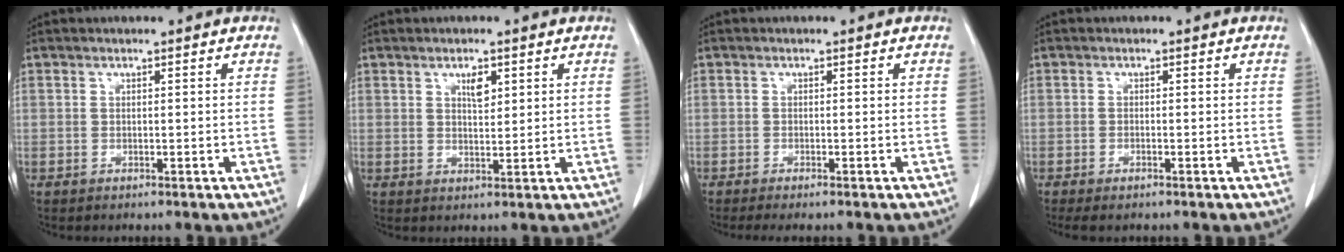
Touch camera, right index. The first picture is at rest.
{"total": 2.6, "force": [1.3, 1.0, 2.0], "torque": [-0.036, -0.002, 0.026]}
{"total": 2.7, "force": [-2.3, -0.2, 1.5], "torque": [-0.018, -0.004, -0.033]}
{"total": 2.0, "force": [-1.5, 0.3, 1.4], "torque": [-0.022, -0.004, -0.020]}